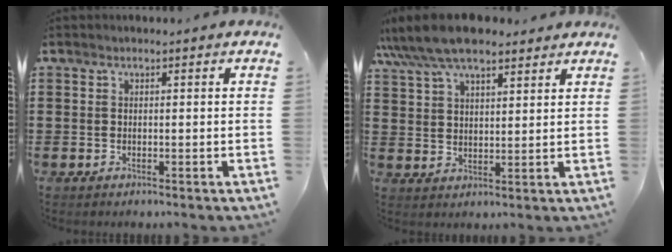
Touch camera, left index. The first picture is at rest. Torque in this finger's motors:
{"motor_torque": [1.93, -0.21, 1.05, 0.21]}